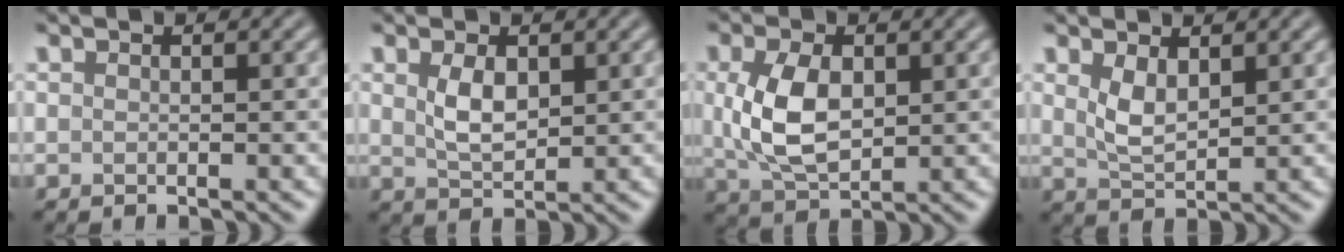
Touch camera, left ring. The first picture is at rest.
{"total": 2.8, "force": [0.8, 1.5, 2.2], "torque": [-0.051, -0.002, 0.021]}
{"total": 5.6, "force": [0.6, 3.3, 4.5], "torque": [-0.102, 0.001, 0.019]}
{"total": 2.6, "force": [1.2, 1.1, 2.0], "torque": [-0.048, -0.004, 0.028]}